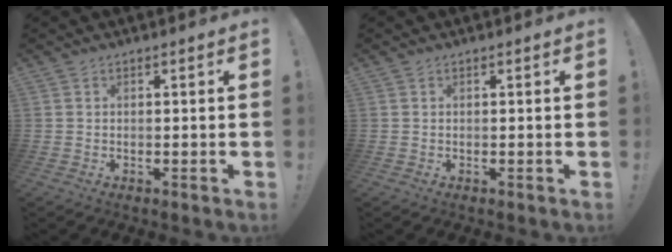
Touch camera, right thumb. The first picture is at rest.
{"total": 0.0}